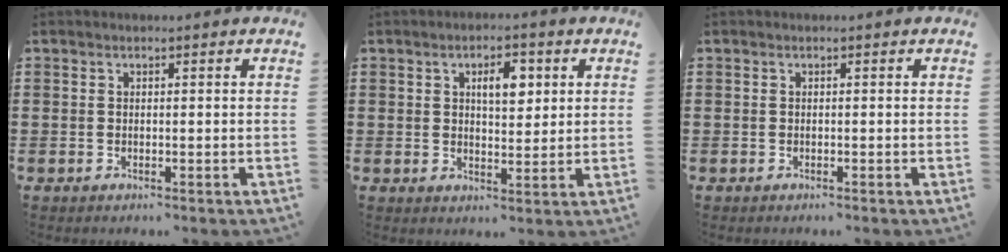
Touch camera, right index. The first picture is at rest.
{"total": 4.8, "force": [1.7, 2.1, 4.0], "torque": [-0.061, 0.000, 0.022]}
{"total": 0.0}